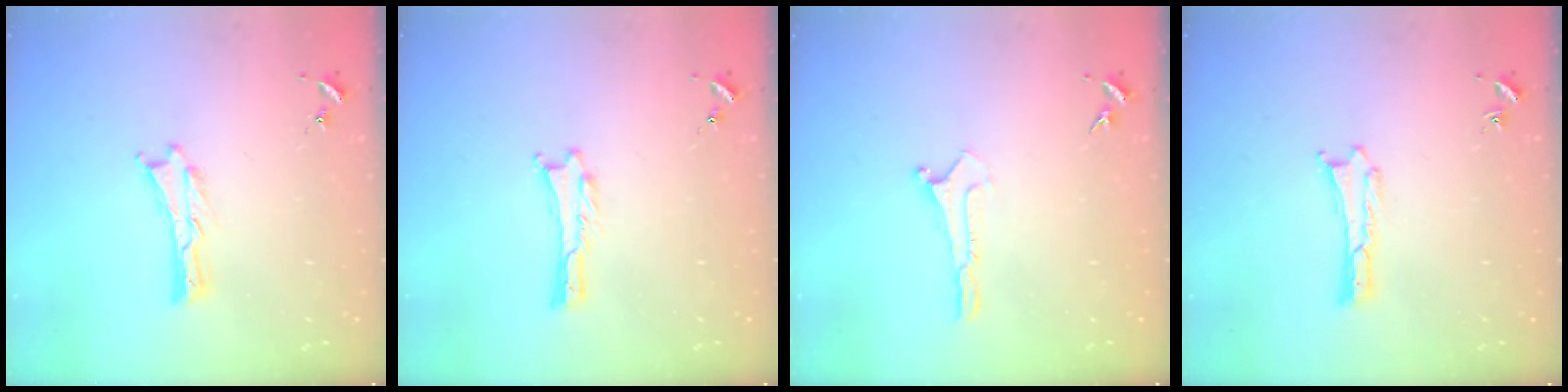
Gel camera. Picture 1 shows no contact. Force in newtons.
{"total": 0.0}
{"total": 0.0}
{"total": 0.0}